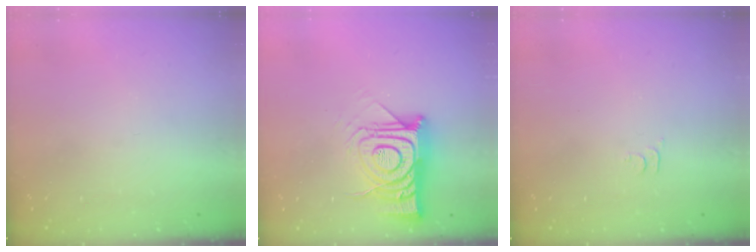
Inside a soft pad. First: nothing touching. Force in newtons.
{"total": 16.1, "press": 16.1, "slide": 1.3}
{"total": 3.4, "press": 3.4, "slide": 0.5}